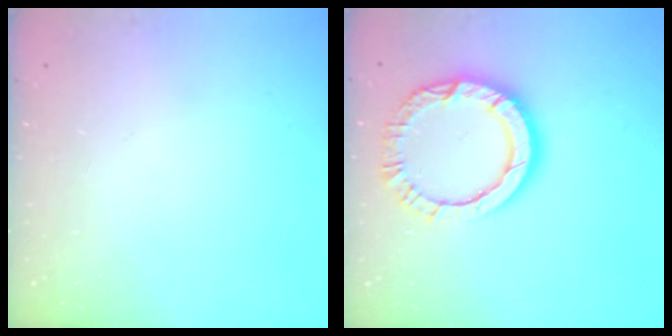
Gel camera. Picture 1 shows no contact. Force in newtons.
{"total": 11.7, "press": 11.7, "slide": 1.2}